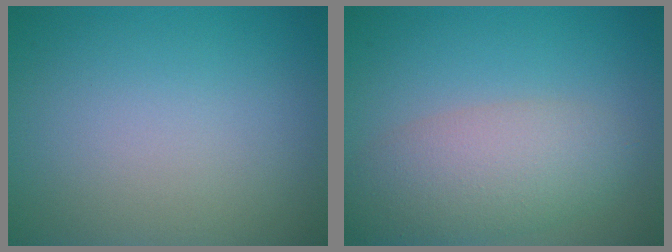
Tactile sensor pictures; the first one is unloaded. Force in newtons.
{"total": 5.4, "press": 5.4, "slide": 0.3}